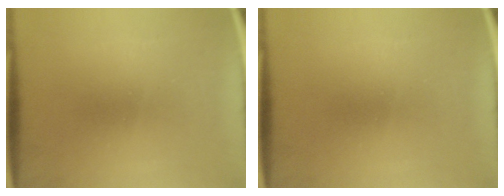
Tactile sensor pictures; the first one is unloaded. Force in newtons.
{"total": 0.0}